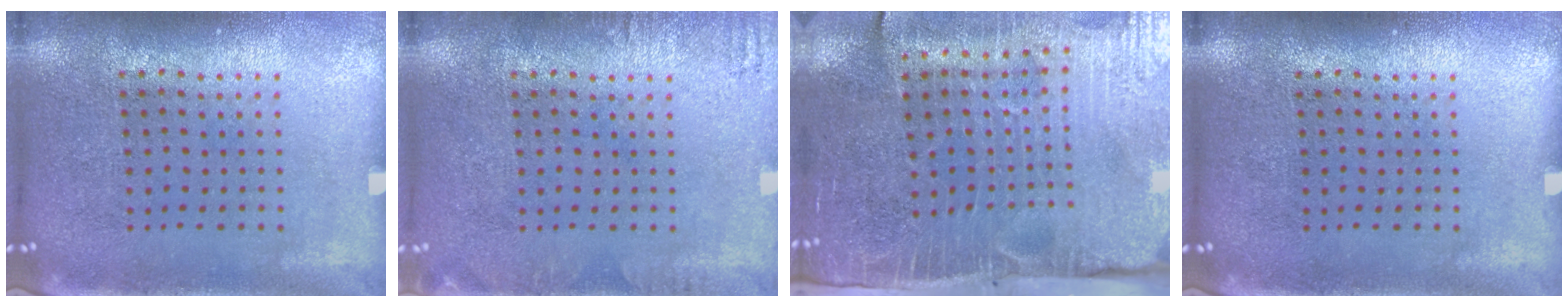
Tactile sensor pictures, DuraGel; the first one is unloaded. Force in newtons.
{"total": 1.4, "press": 1.3, "slide": 0.2}
{"total": 4.5, "press": 3.9, "slide": 2.4}
{"total": 0.0}